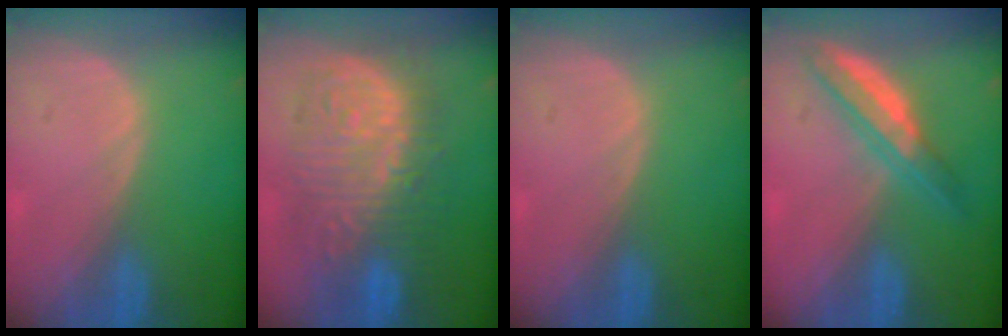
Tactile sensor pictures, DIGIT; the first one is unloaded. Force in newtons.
{"total": 12.7, "press": 12.6, "slide": 1.4}
{"total": 0.0}
{"total": 5.4, "press": 5.3, "slide": 1.3}